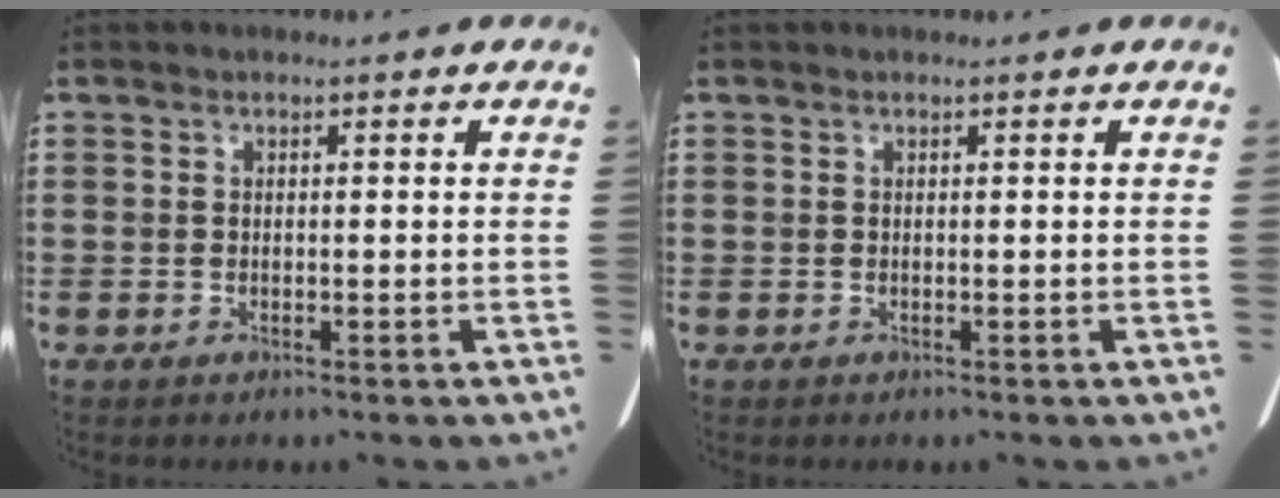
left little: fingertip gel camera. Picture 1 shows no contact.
{"total": 0.0}